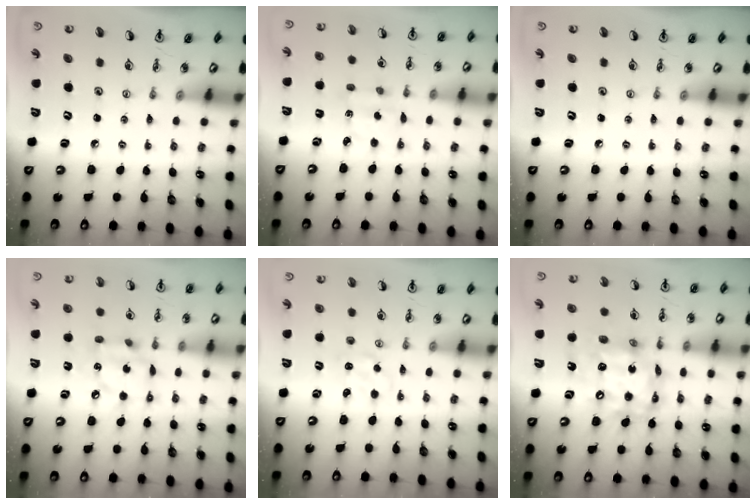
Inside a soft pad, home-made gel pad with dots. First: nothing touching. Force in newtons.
{"total": 2.2, "press": 2.2, "slide": 0.4}
{"total": 0.0}
{"total": 10.1, "press": 10.1, "slide": 0.8}
{"total": 1.5, "press": 1.5, "slide": 0.2}
{"total": 15.1, "press": 15.1, "slide": 0.9}